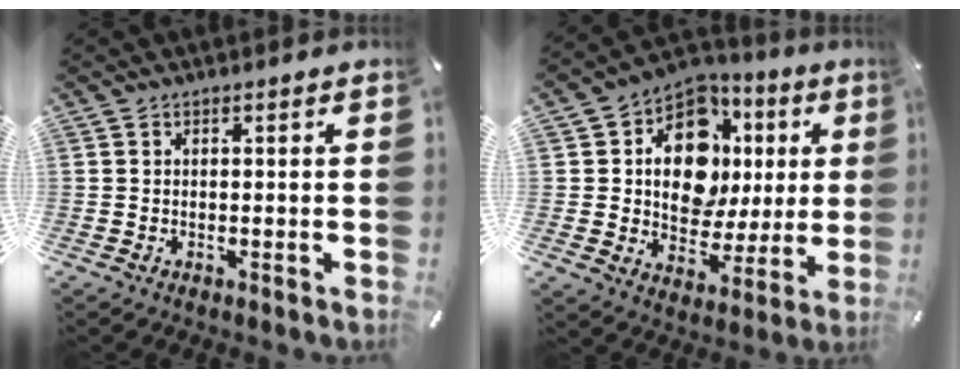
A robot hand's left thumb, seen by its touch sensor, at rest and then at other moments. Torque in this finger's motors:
{"motor_torque": [2.23, 2.14, 1.65, -0.53, 0.50]}